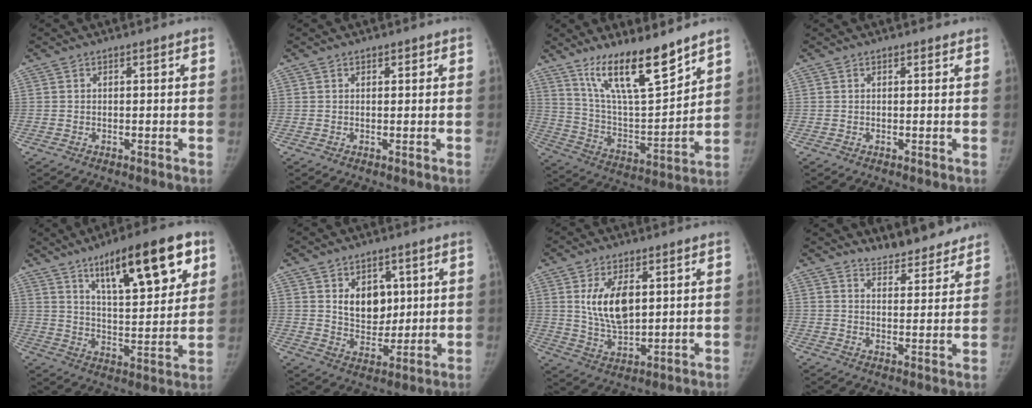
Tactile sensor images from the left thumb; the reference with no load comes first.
{"total": 1.2, "force": [0.8, 0.8, 0.5], "torque": [0.003, -0.004, 0.008]}
{"total": 17.7, "force": [12.8, 4.4, 11.4], "torque": [-0.164, -0.078, 0.237]}
{"total": 1.1, "force": [0.9, 0.6, 0.3], "torque": [0.003, -0.004, 0.009]}
{"total": 21.0, "force": [11.1, 6.5, 16.7], "torque": [-0.215, -0.037, 0.174]}
{"total": 9.4, "force": [3.0, 6.8, 5.8], "torque": [-0.051, -0.023, 0.061]}
{"total": 10.6, "force": [2.9, 5.8, 8.4], "torque": [-0.135, -0.019, 0.064]}
{"total": 11.7, "force": [10.6, 3.7, 3.1], "torque": [-0.008, -0.064, 0.139]}